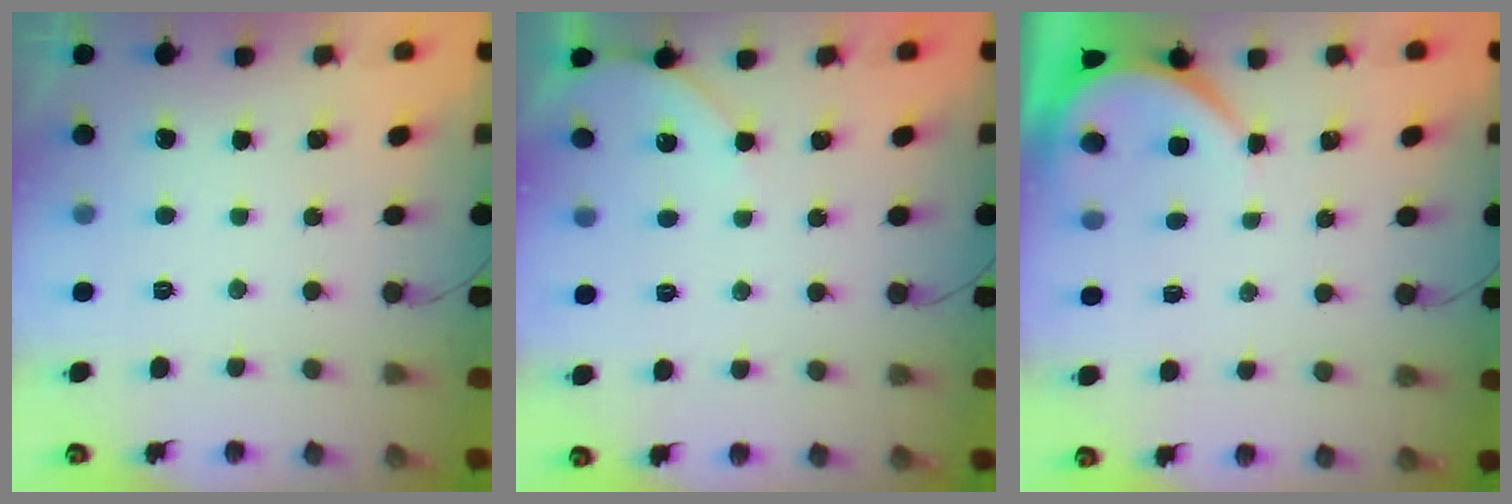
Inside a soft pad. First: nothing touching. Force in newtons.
{"total": 5.2, "press": 5.1, "slide": 0.6}
{"total": 4.0, "press": 3.9, "slide": 0.6}